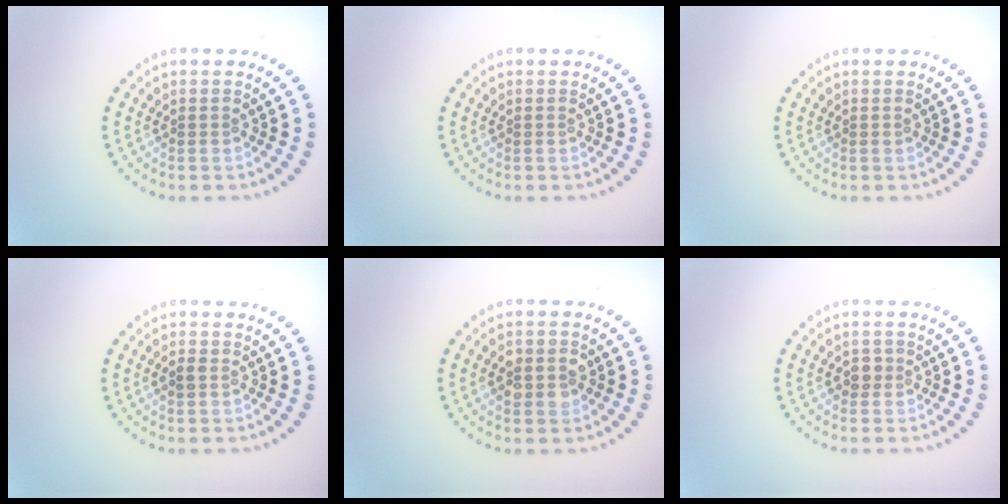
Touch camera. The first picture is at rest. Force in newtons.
{"total": 0.0}
{"total": 0.0}
{"total": 1.0, "press": 1.0, "slide": 0.1}
{"total": 2.6, "press": 2.6, "slide": 0.3}
{"total": 1.2, "press": 1.1, "slide": 0.5}